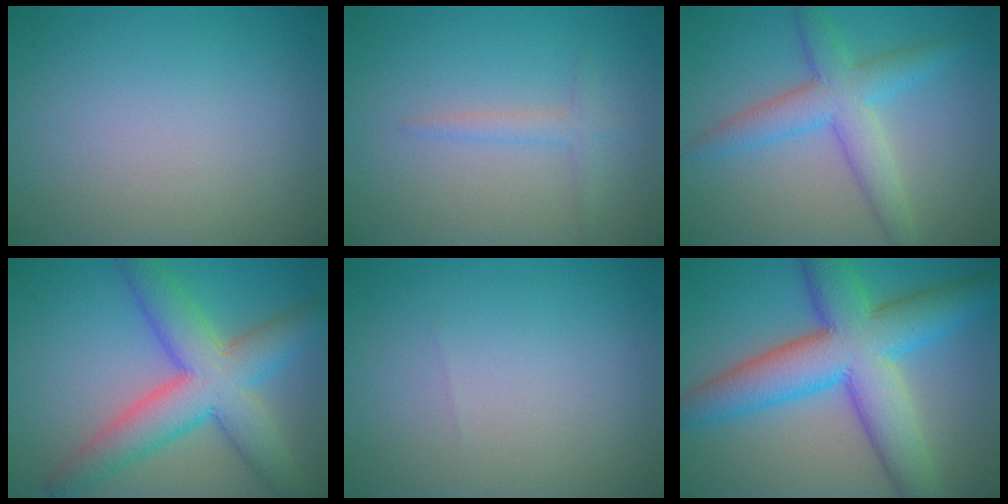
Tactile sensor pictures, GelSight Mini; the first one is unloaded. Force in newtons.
{"total": 1.5, "press": 1.5, "slide": 0.1}
{"total": 5.0, "press": 5.0, "slide": 0.3}
{"total": 8.6, "press": 8.6, "slide": 0.4}
{"total": 0.0}
{"total": 11.1, "press": 11.1, "slide": 0.4}